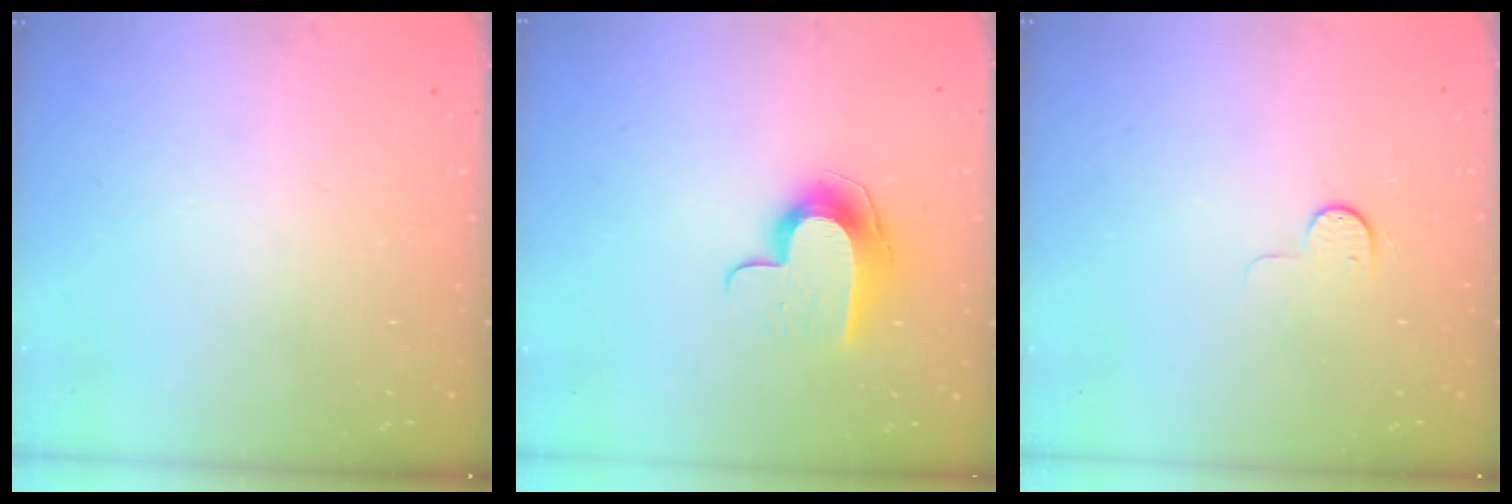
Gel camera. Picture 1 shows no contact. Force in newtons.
{"total": 10.2, "press": 10.2, "slide": 0.6}
{"total": 4.9, "press": 4.9, "slide": 0.5}